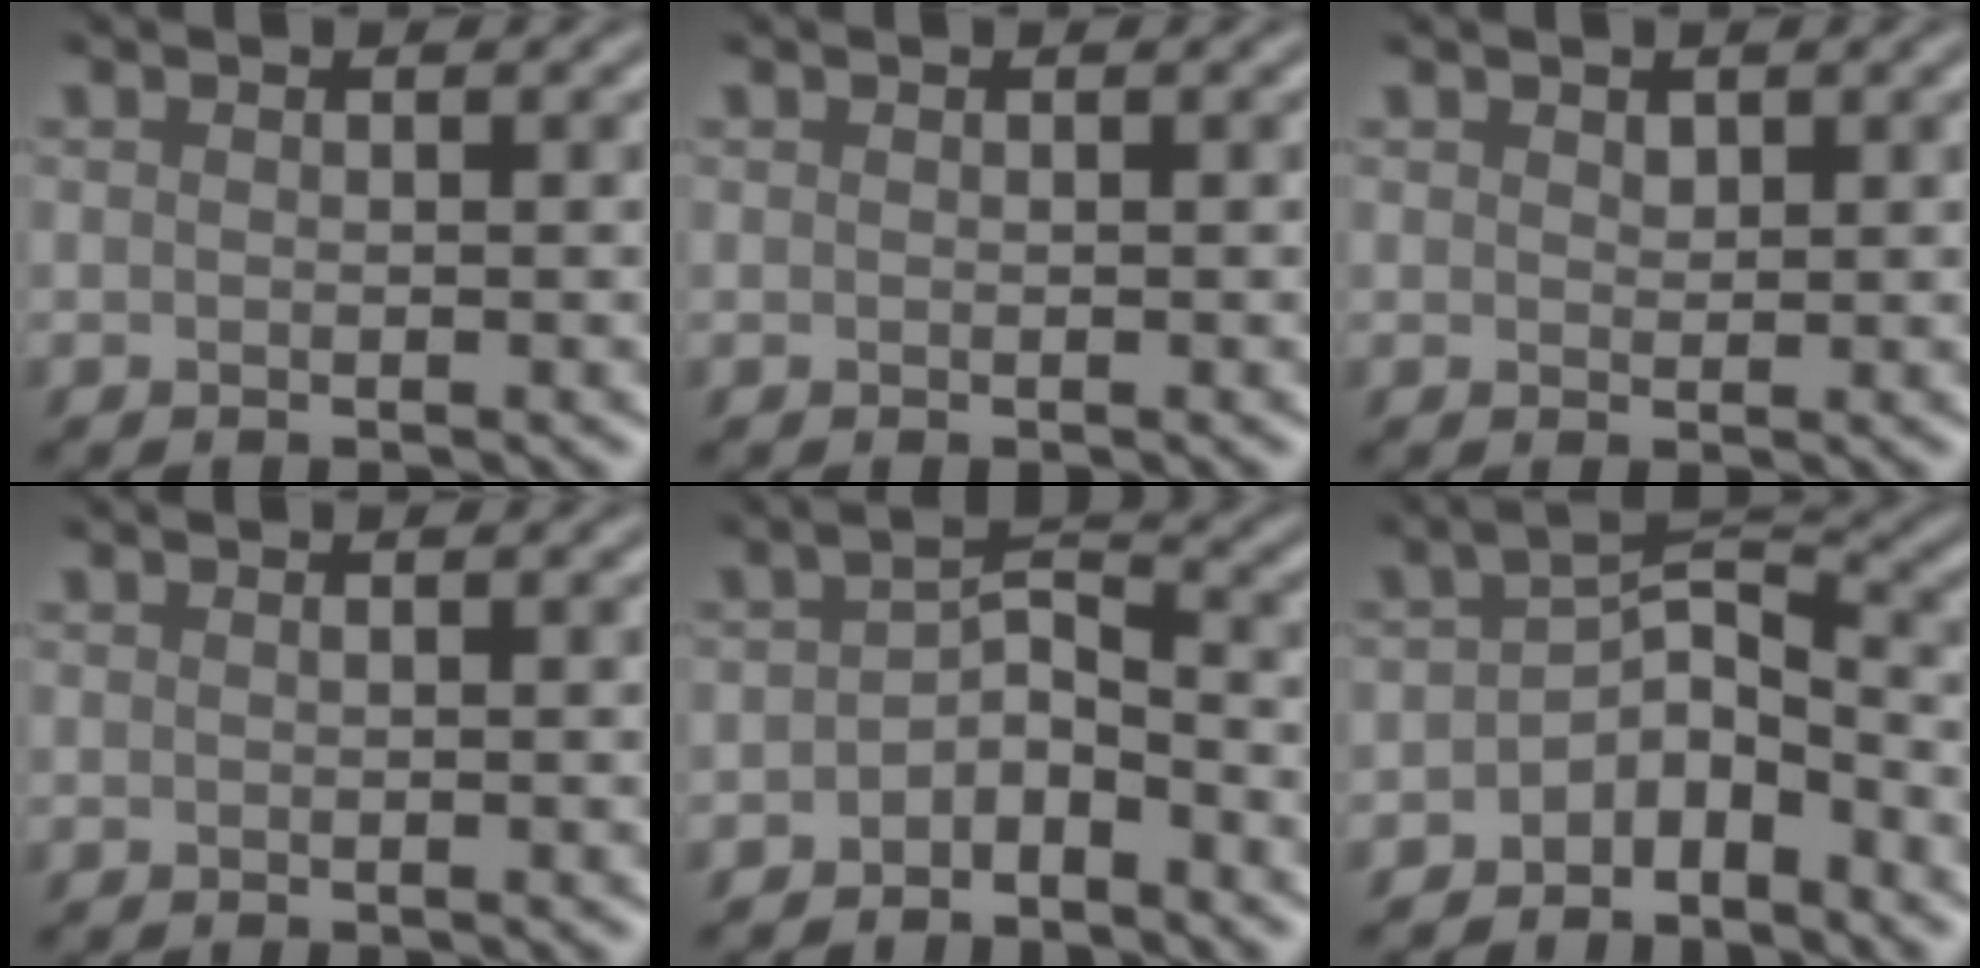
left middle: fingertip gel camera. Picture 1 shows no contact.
{"total": 0.0}
{"total": 0.7, "force": [0.3, -0.3, -0.5], "torque": [-0.003, 0.010, 0.025]}
{"total": 0.0}
{"total": 2.3, "force": [-1.9, 0.5, 1.2], "torque": [-0.031, 0.020, -0.025]}
{"total": 3.5, "force": [-2.6, 1.2, 2.0], "torque": [-0.039, 0.019, -0.037]}